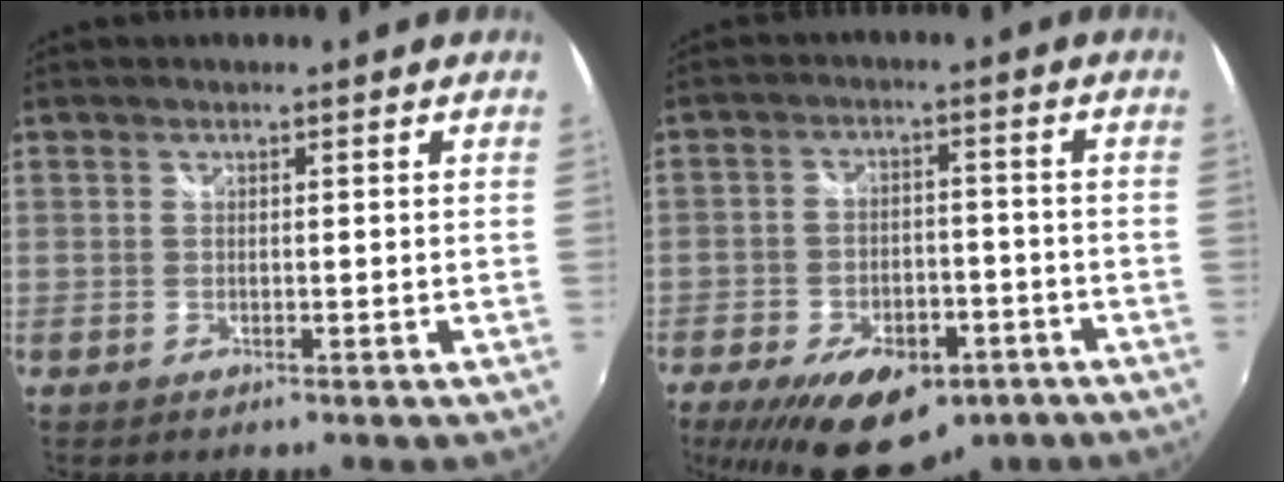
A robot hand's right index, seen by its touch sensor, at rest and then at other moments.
{"total": 18.2, "force": [-11.4, 9.4, 10.5], "torque": [-0.218, -0.014, -0.162]}